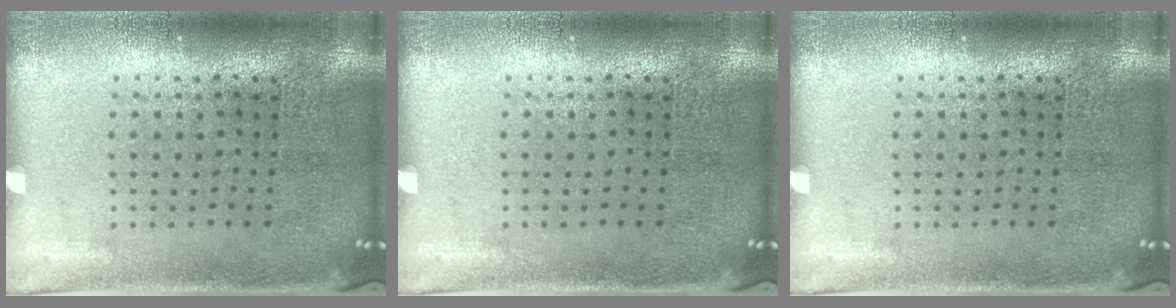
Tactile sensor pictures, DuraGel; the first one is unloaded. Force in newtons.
{"total": 0.0}
{"total": 0.0}